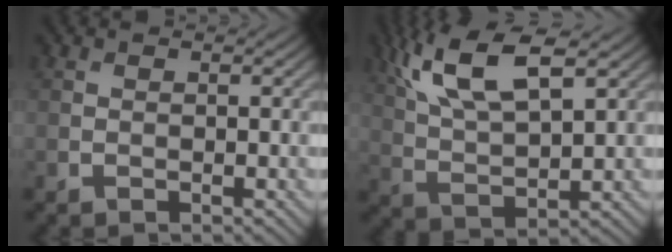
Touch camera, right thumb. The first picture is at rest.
{"total": 11.1, "force": [5.6, 3.8, 8.7], "torque": [-0.197, 0.011, 0.113]}